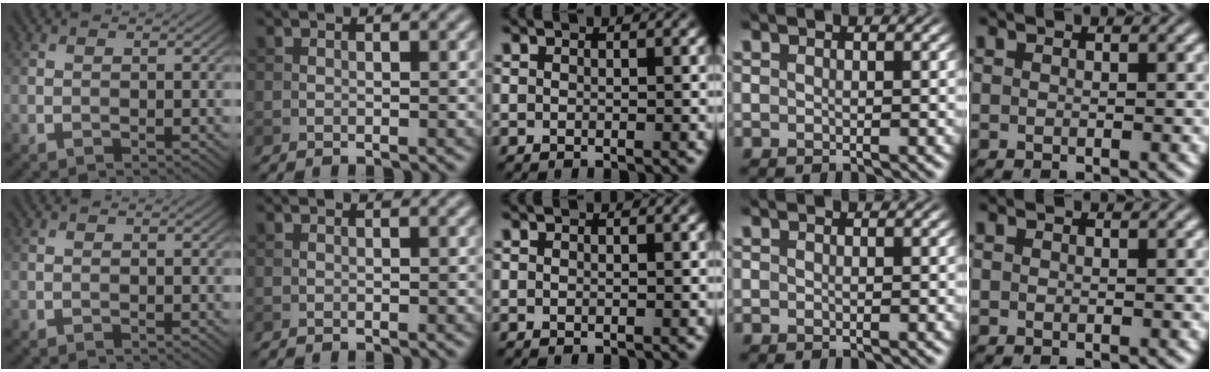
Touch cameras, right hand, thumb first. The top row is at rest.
{}